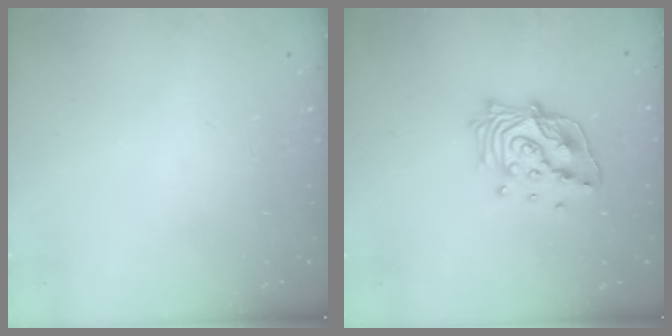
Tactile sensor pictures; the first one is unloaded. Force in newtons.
{"total": 15.9, "press": 15.9, "slide": 1.3}